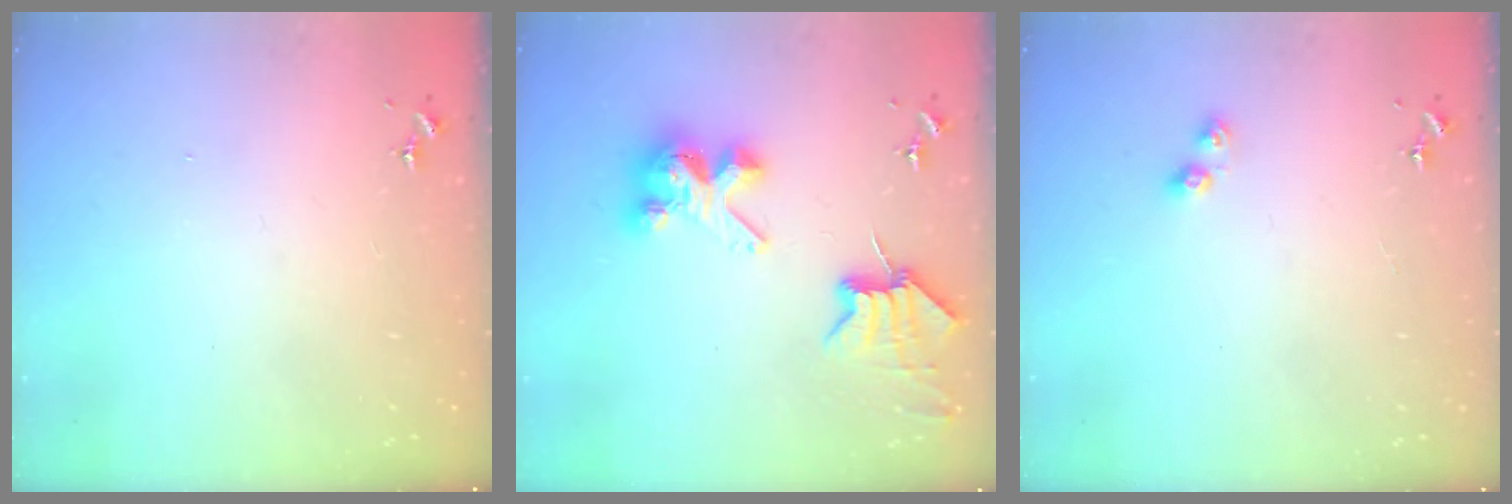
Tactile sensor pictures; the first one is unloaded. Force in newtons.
{"total": 8.3, "press": 8.3, "slide": 0.3}
{"total": 4.6, "press": 4.6, "slide": 0.0}